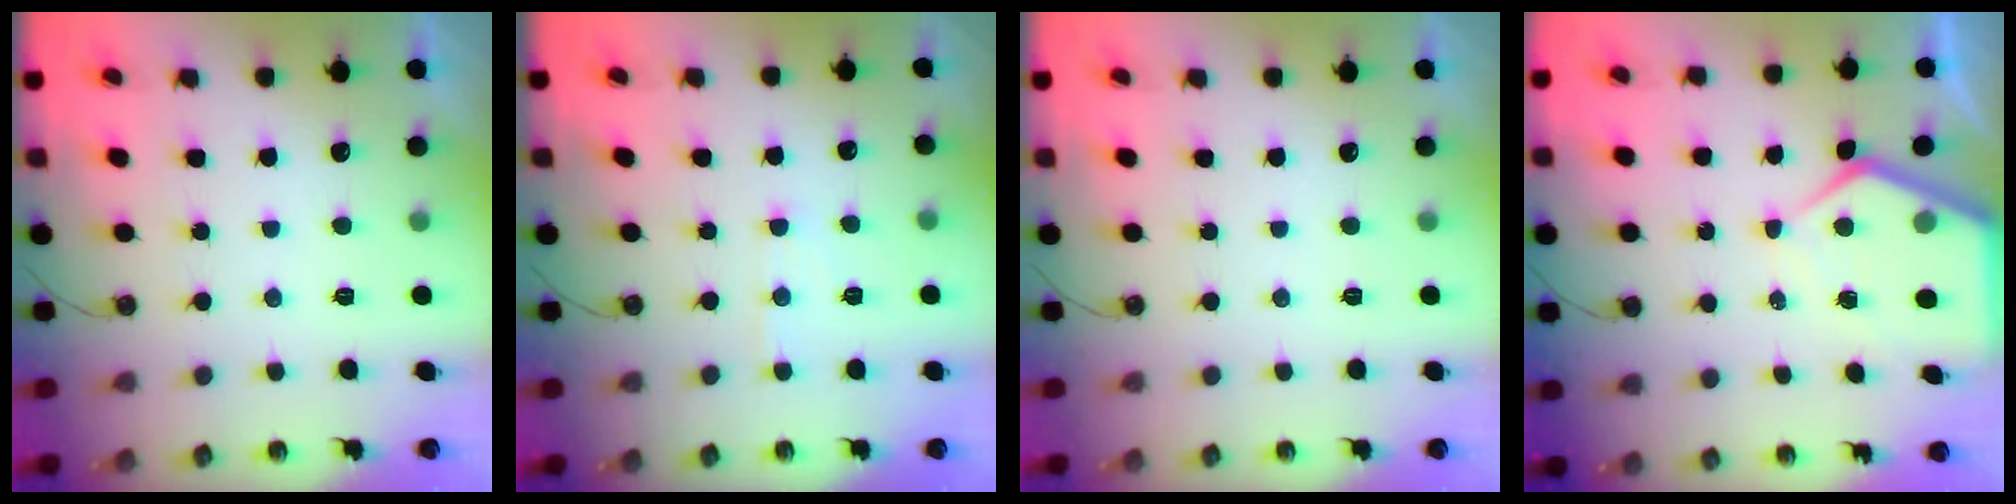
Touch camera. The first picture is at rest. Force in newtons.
{"total": 4.7, "press": 4.7, "slide": 0.6}
{"total": 0.0}
{"total": 8.9, "press": 8.9, "slide": 0.7}